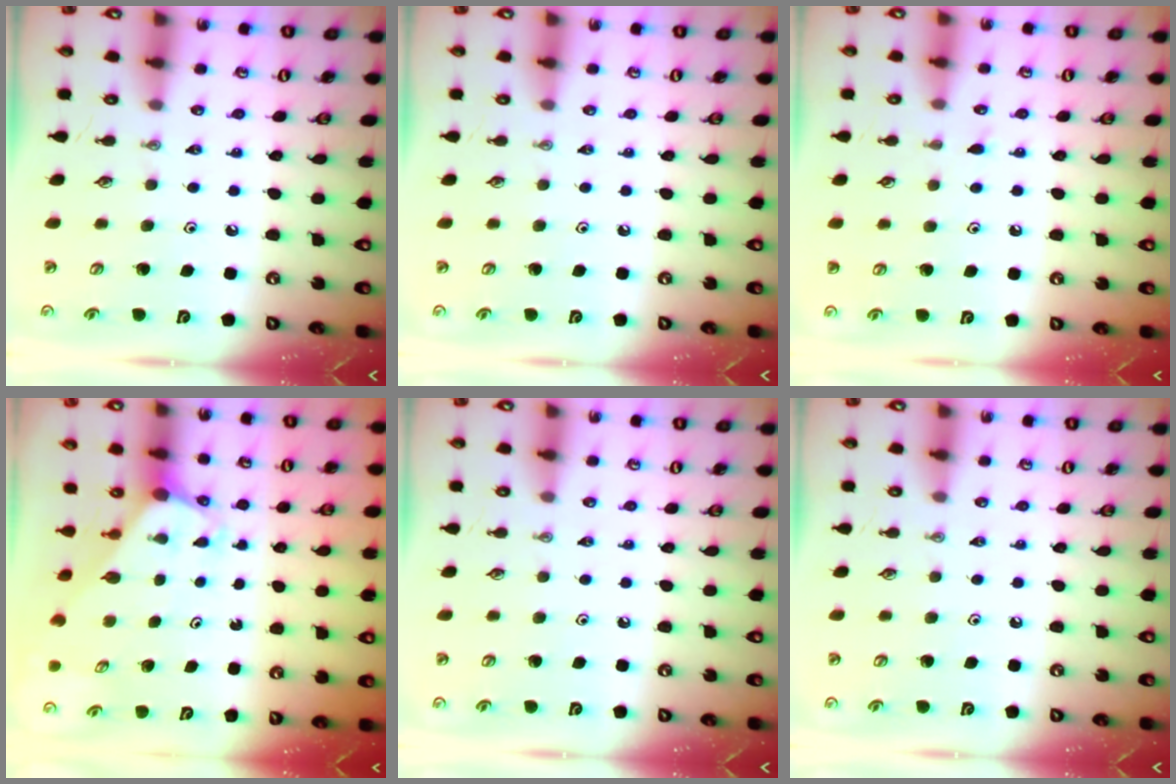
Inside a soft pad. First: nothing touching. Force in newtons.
{"total": 0.0}
{"total": 5.7, "press": 5.7, "slide": 0.7}
{"total": 2.9, "press": 2.9, "slide": 0.0}
{"total": 0.0}
{"total": 0.0}